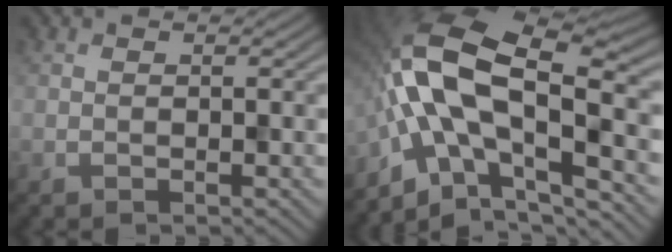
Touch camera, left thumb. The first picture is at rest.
{"total": 16.6, "force": [-3.1, 8.4, 13.9], "torque": [-0.268, 0.019, -0.067]}